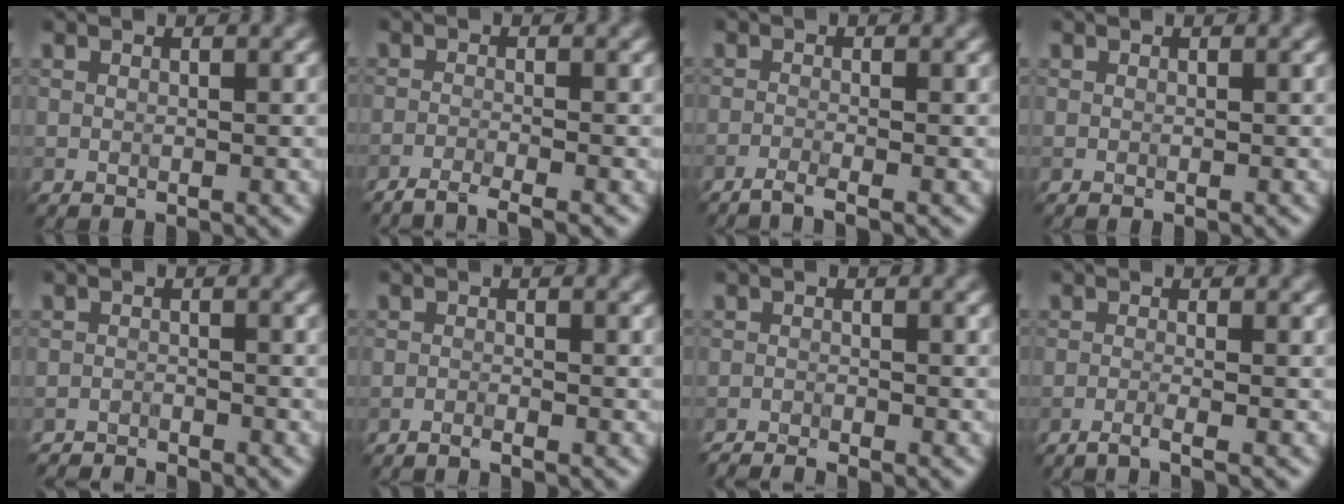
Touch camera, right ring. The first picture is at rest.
{"total": 3.0, "force": [-2.4, 0.4, 1.7], "torque": [-0.031, 0.004, -0.055]}
{"total": 1.9, "force": [-1.4, 0.2, 1.3], "torque": [-0.023, -0.001, -0.040]}
{"total": 0.0}
{"total": 2.6, "force": [-2.6, 0.3, 0.2], "torque": [-0.001, -0.005, -0.052]}
{"total": 1.2, "force": [-1.1, 0.0, 0.6], "torque": [-0.016, 0.000, -0.026]}
{"total": 2.7, "force": [-2.6, 0.1, 0.7], "torque": [-0.018, -0.005, -0.052]}
{"total": 1.8, "force": [-1.2, 0.2, 1.3], "torque": [-0.015, 0.000, -0.038]}